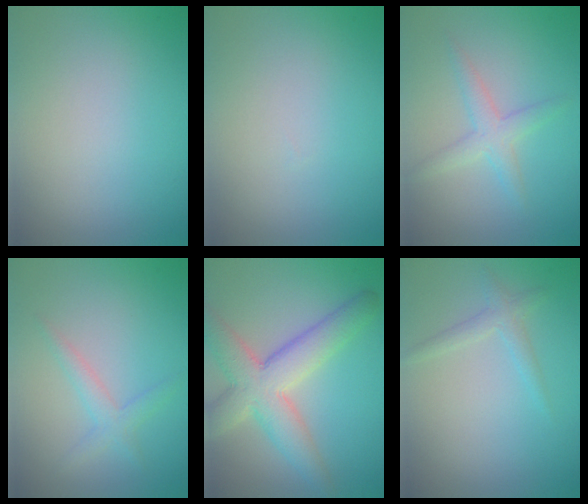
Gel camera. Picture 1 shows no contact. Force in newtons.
{"total": 0.0}
{"total": 2.4, "press": 2.4, "slide": 0.0}
{"total": 1.9, "press": 1.9, "slide": 0.1}
{"total": 7.0, "press": 7.0, "slide": 0.6}
{"total": 1.5, "press": 1.5, "slide": 0.0}